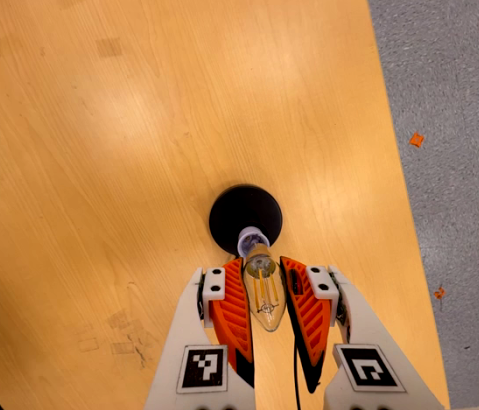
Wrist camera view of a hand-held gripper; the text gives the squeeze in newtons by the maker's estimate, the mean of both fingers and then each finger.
{"total": 18.7, "left": 20.6, "right": 16.8}